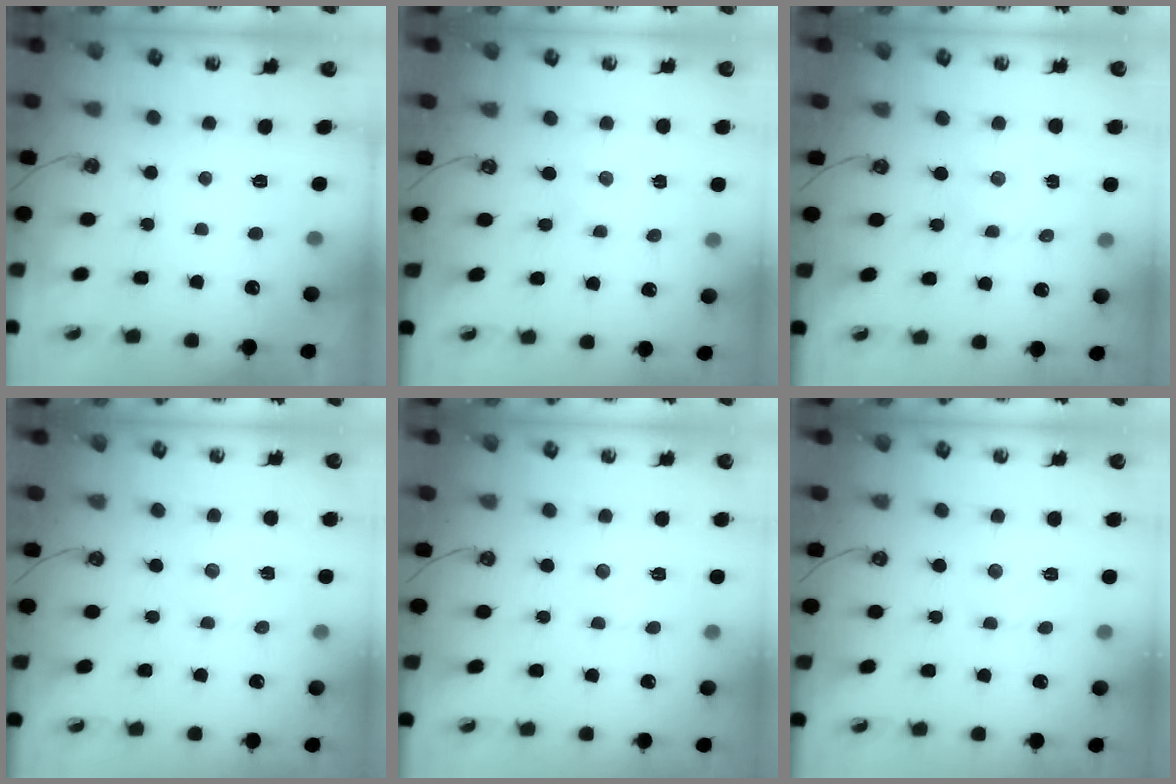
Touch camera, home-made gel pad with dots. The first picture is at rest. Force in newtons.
{"total": 0.0}
{"total": 2.3, "press": 2.3, "slide": 0.3}
{"total": 2.3, "press": 2.3, "slide": 0.4}
{"total": 2.8, "press": 2.7, "slide": 0.5}
{"total": 1.9, "press": 1.8, "slide": 0.6}